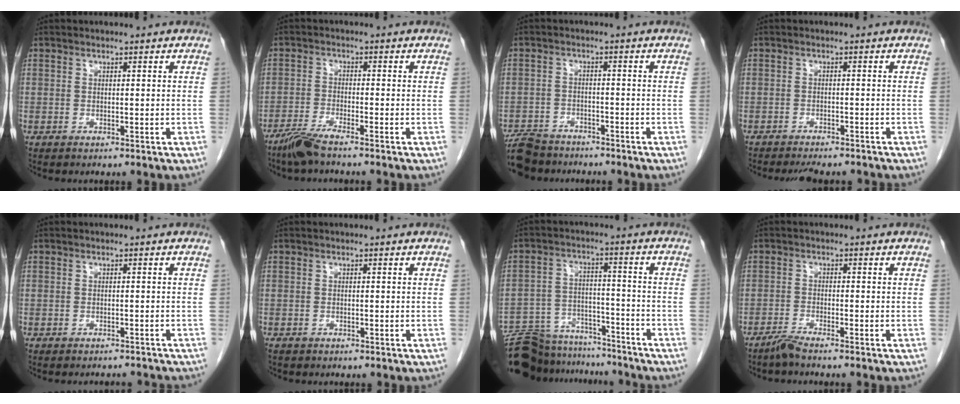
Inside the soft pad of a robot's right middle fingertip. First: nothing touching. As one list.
[{"total": 4.1, "force": [-3.4, -0.1, 2.4], "torque": [-0.053, -0.012, -0.074]}, {"total": 7.8, "force": [-6.9, 3.1, 2.0], "torque": [-0.036, -0.010, -0.114]}, {"total": 7.3, "force": [-6.6, 1.6, 2.6], "torque": [-0.035, -0.008, -0.087]}, {"total": 5.0, "force": [-4.8, 1.0, 1.1], "torque": [-0.010, -0.005, -0.052]}, {"total": 1.0, "force": [-0.8, 0.4, 0.3], "torque": [-0.008, -0.002, -0.011]}, {"total": 19.3, "force": [-17.7, 5.5, 5.2], "torque": [-0.123, 0.007, -0.264]}, {"total": 2.2, "force": [-2.0, -0.4, 0.9], "torque": [-0.025, -0.006, -0.045]}]